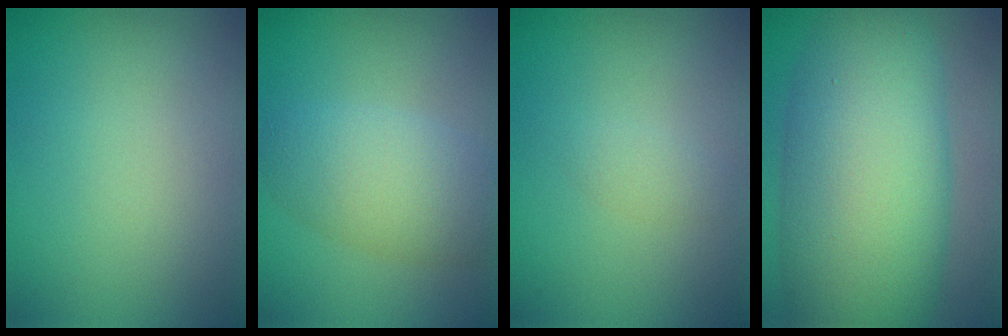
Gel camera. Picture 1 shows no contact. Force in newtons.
{"total": 4.7, "press": 4.7, "slide": 0.1}
{"total": 0.8, "press": 0.8, "slide": 0.0}
{"total": 12.8, "press": 12.8, "slide": 0.2}